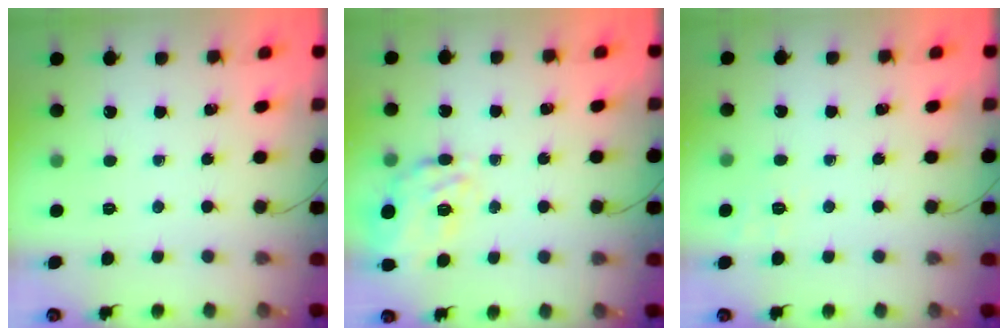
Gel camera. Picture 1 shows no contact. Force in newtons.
{"total": 12.7, "press": 12.3, "slide": 3.2}
{"total": 2.1, "press": 1.2, "slide": 1.8}